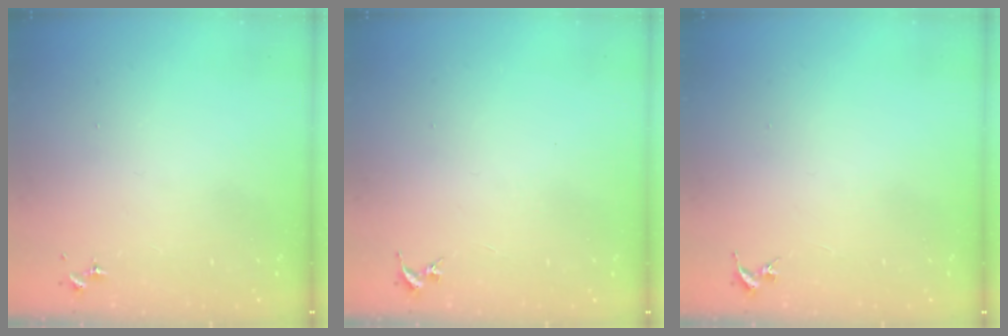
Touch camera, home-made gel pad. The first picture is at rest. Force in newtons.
{"total": 0.0}
{"total": 0.0}